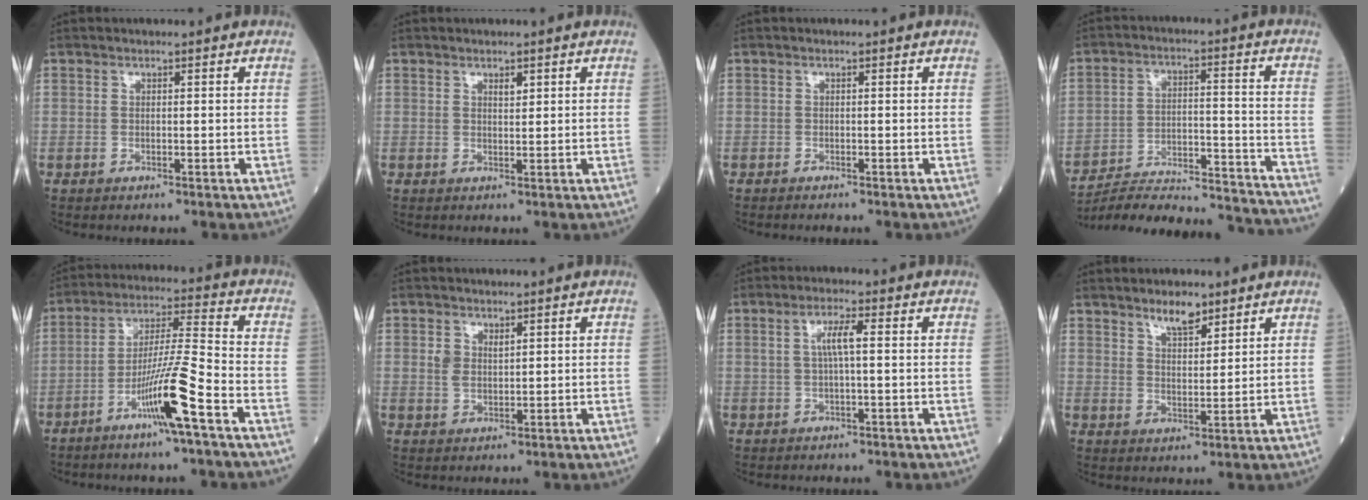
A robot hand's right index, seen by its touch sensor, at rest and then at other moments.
{"total": 1.3, "force": [0.8, 0.5, 0.9], "torque": [-0.014, -0.002, 0.013]}
{"total": 0.6, "force": [-0.6, 0.0, 0.1], "torque": [-0.003, 0.000, -0.012]}
{"total": 26.1, "force": [-24.8, 1.8, 7.9], "torque": [-0.090, -0.011, -0.348]}
{"total": 10.7, "force": [-5.4, -0.8, 9.1], "torque": [-0.171, -0.002, -0.103]}
{"total": 2.5, "force": [1.0, 1.6, 1.7], "torque": [-0.034, 0.004, 0.023]}
{"total": 3.6, "force": [0.5, 0.3, 3.5], "torque": [-0.070, 0.007, 0.009]}
{"total": 4.3, "force": [3.4, 1.3, 2.3], "torque": [-0.041, -0.003, 0.060]}